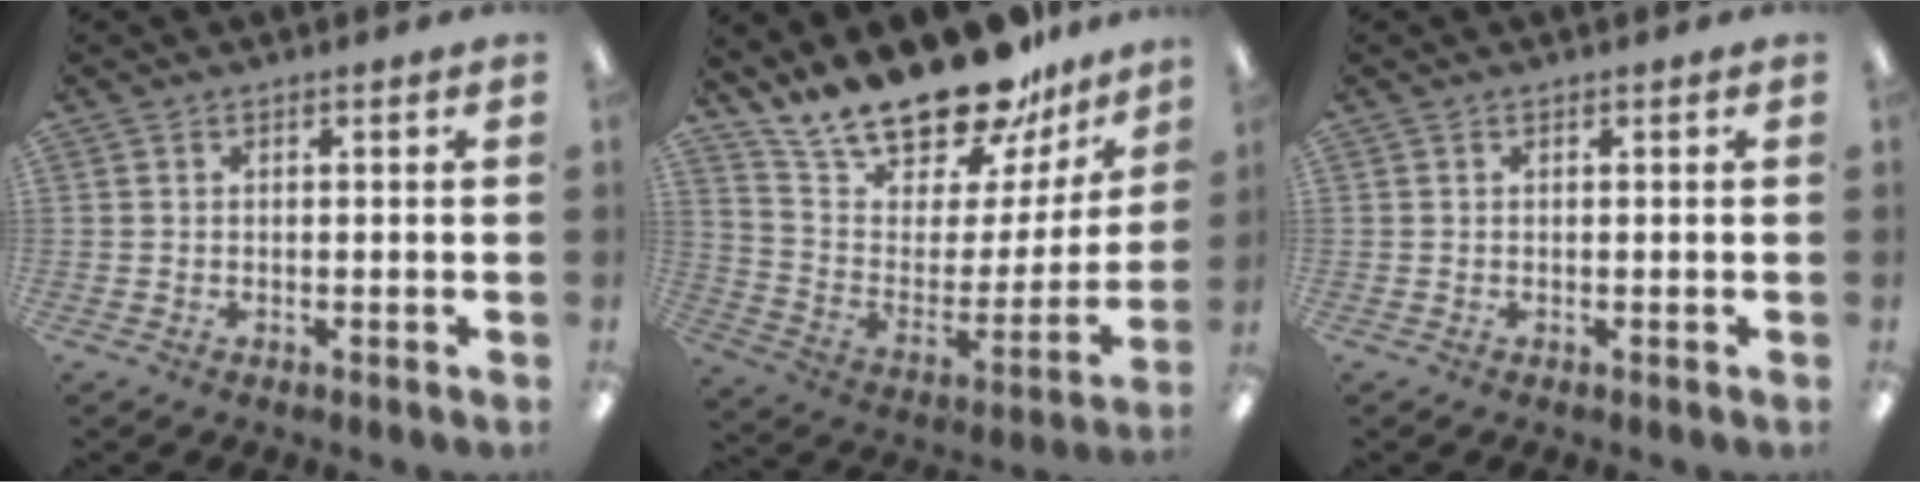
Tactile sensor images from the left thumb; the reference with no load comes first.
{"total": 21.0, "force": [18.8, 6.3, 7.1], "torque": [-0.120, -0.151, 0.326]}
{"total": 0.0}